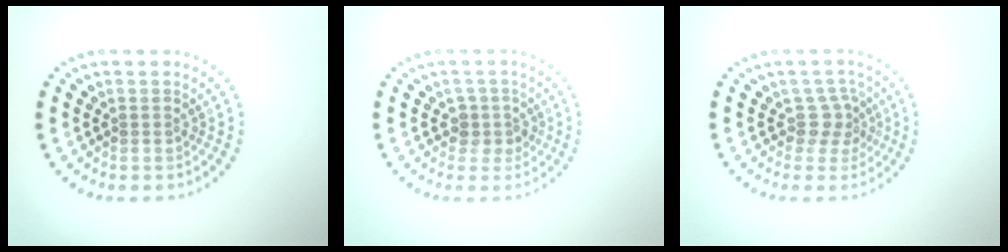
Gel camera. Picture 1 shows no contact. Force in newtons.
{"total": 1.8, "press": 1.5, "slide": 1.0}
{"total": 2.2, "press": 1.6, "slide": 1.5}